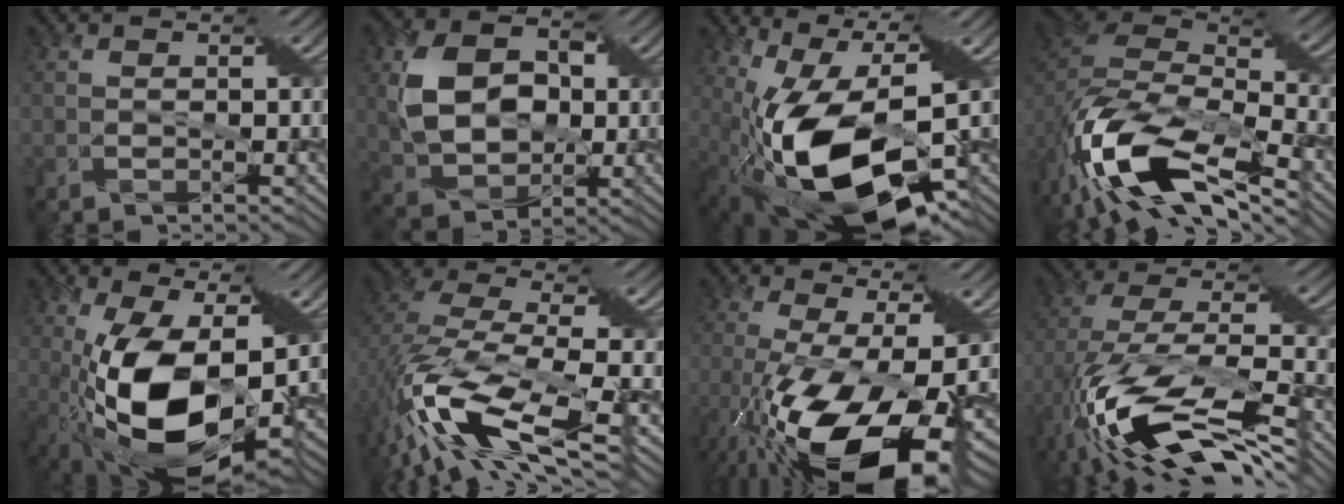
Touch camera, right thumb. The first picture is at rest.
{"total": 9.3, "force": [1.0, 6.6, 6.4], "torque": [-0.154, 0.002, 0.022]}
{"total": 17.2, "force": [-3.1, 8.1, 14.9], "torque": [-0.276, -0.039, -0.028]}
{"total": 15.6, "force": [-8.1, 6.7, 11.5], "torque": [-0.285, -0.023, -0.142]}
{"total": 15.8, "force": [-2.0, 7.2, 13.9], "torque": [-0.280, -0.027, -0.030]}
{"total": 14.7, "force": [-5.3, 6.0, 12.4], "torque": [-0.318, -0.020, -0.085]}
{"total": 18.0, "force": [-6.8, 6.8, 15.2], "torque": [-0.319, -0.047, -0.100]}
{"total": 17.5, "force": [-7.8, 6.7, 14.2], "torque": [-0.319, -0.003, -0.139]}